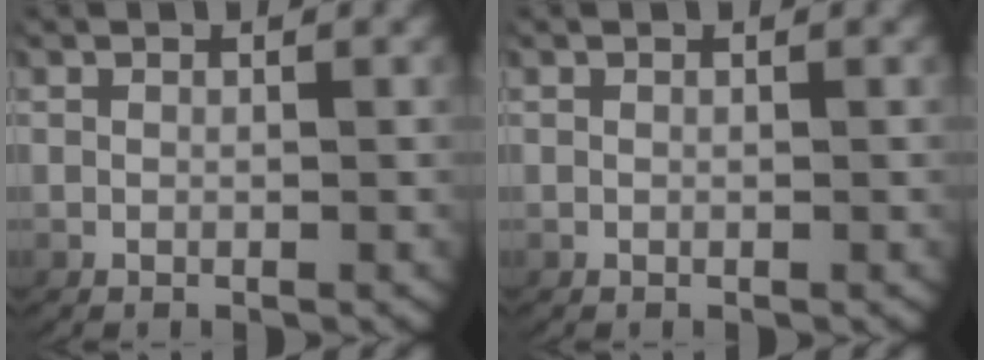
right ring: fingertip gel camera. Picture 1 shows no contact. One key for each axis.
{"total": 0.0}